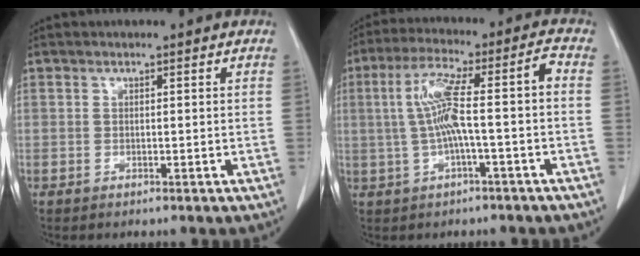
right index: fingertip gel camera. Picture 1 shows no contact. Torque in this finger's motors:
{"motor_torque": [1.26, 0.15, 0.56, 0.21]}